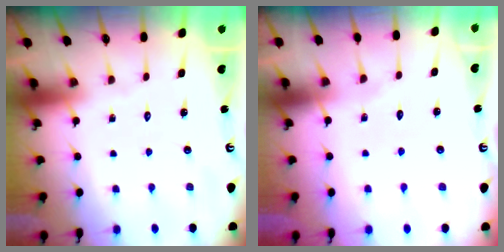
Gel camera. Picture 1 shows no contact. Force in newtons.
{"total": 4.2, "press": 4.2, "slide": 0.5}